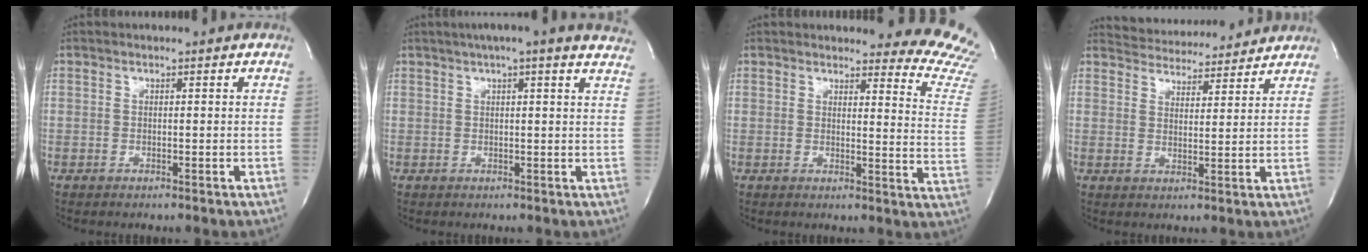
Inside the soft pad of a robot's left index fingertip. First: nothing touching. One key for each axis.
{"total": 13.4, "fx": 11.3, "fy": 1.0, "fz": 7.1, "tx": -0.105, "ty": 0.026, "tz": 0.125}
{"total": 15.2, "fx": 14.9, "fy": 1.4, "fz": 2.8, "tx": 0.001, "ty": -0.143, "tz": 0.120}
{"total": 10.9, "fx": 10.6, "fy": 2.2, "fz": 1.6, "tx": -0.023, "ty": 0.016, "tz": 0.145}